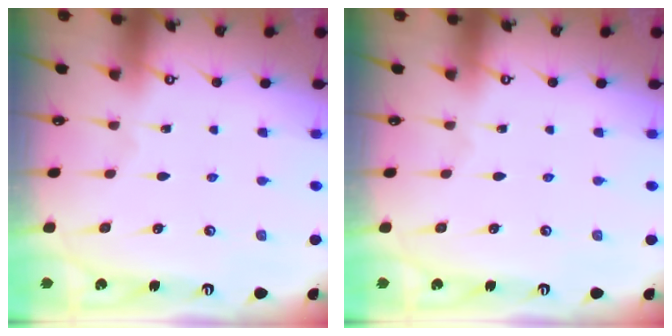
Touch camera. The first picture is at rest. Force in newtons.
{"total": 0.0}